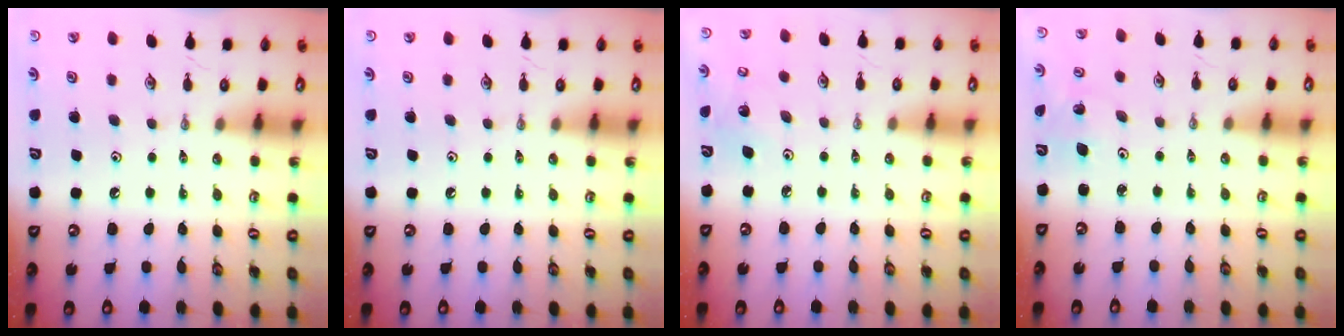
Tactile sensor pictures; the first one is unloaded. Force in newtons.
{"total": 0.0}
{"total": 4.8, "press": 4.7, "slide": 1.1}
{"total": 2.3, "press": 2.3, "slide": 0.2}